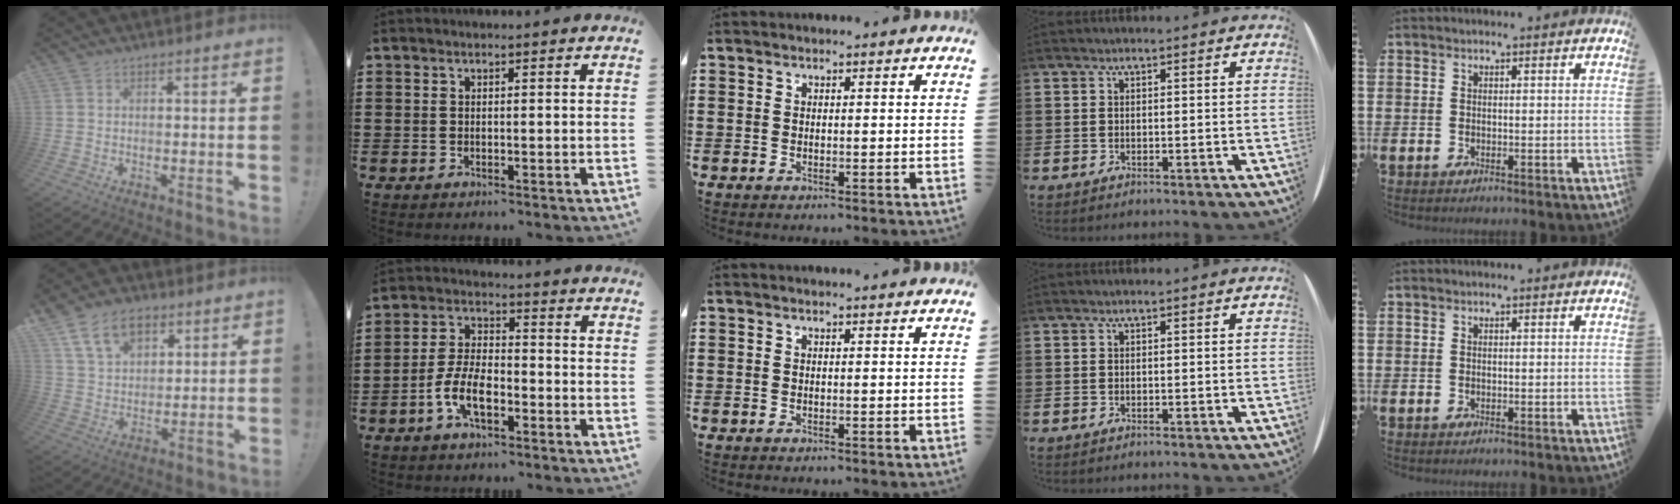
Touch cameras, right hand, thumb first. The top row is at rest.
{"thumb": {"total": 13.0, "force": [7.1, 8.6, 6.7], "torque": [-0.110, -0.024, 0.137]}, "index": {"total": 7.1, "force": [-3.2, 2.9, 5.6], "torque": [-0.134, -0.006, -0.066]}}